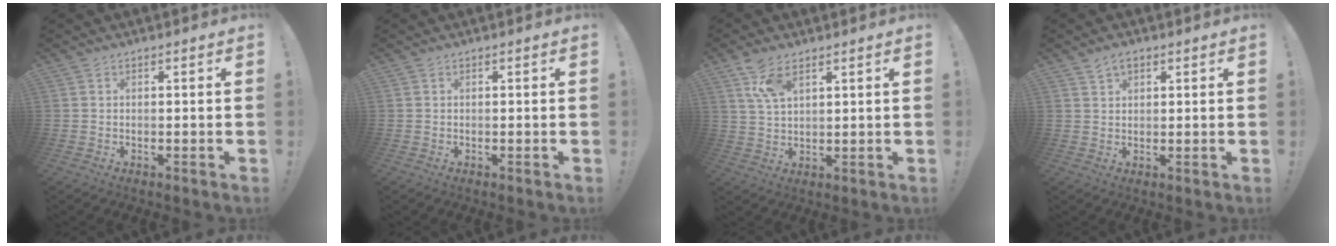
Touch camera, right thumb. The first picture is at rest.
{"total": 0.0}
{"total": 7.8, "force": [4.8, 3.1, 5.3], "torque": [-0.093, -0.017, 0.089]}
{"total": 3.0, "force": [2.0, 1.6, 1.6], "torque": [-0.020, -0.008, 0.033]}